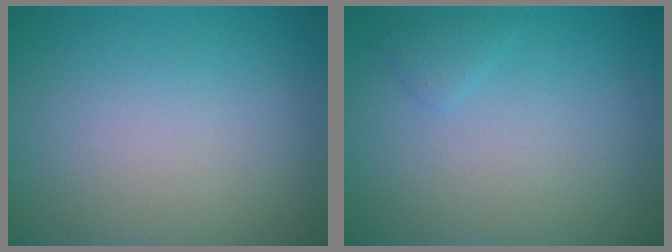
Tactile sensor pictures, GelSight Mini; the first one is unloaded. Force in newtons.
{"total": 0.9, "press": 0.9, "slide": 0.1}